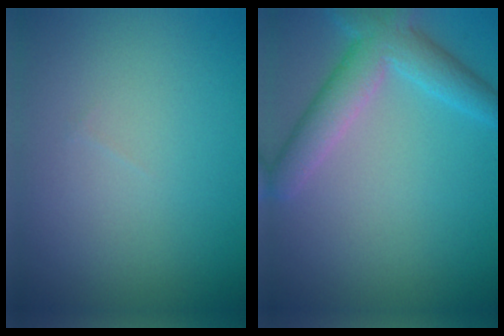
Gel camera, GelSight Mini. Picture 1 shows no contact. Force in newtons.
{"total": 4.9, "press": 4.9, "slide": 0.3}